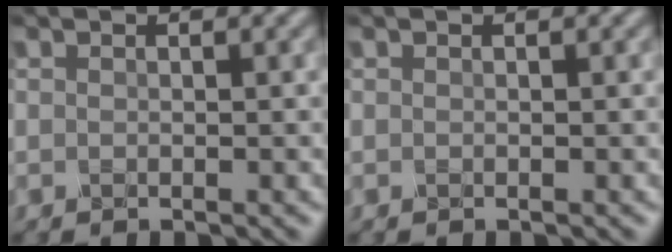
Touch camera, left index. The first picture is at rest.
{"total": 0.0}